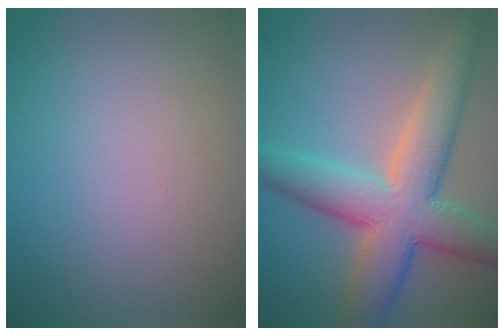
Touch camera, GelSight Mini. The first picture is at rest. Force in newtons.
{"total": 9.2, "press": 9.2, "slide": 0.8}